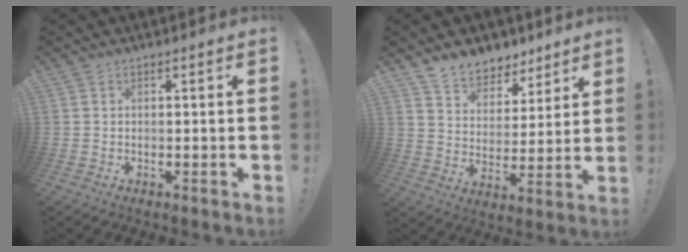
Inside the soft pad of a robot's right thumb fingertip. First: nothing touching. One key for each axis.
{"total": 8.5, "fx": 7.2, "fy": 4.5, "fz": 1.1, "tx": -0.025, "ty": -0.065, "tz": 0.138}